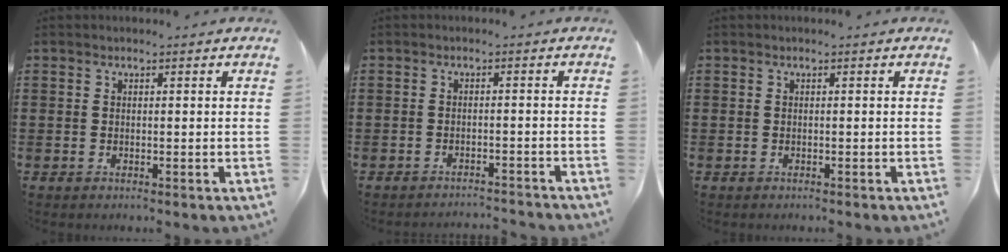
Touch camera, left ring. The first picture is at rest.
{"total": 2.0, "force": [-1.9, -0.2, 0.2], "torque": [-0.006, 0.002, -0.041]}
{"total": 0.0}